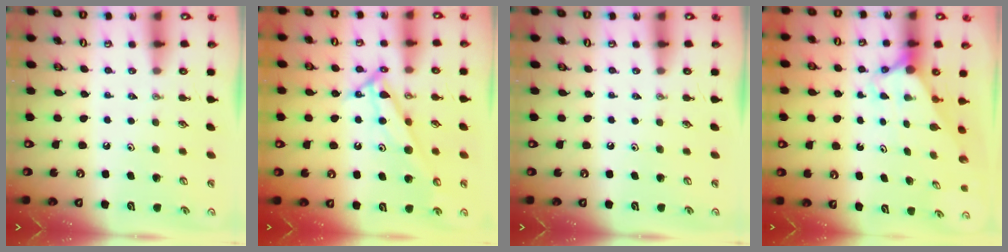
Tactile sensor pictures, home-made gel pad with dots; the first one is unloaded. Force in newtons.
{"total": 10.4, "press": 10.4, "slide": 0.3}
{"total": 0.0}
{"total": 2.6, "press": 2.6, "slide": 0.0}